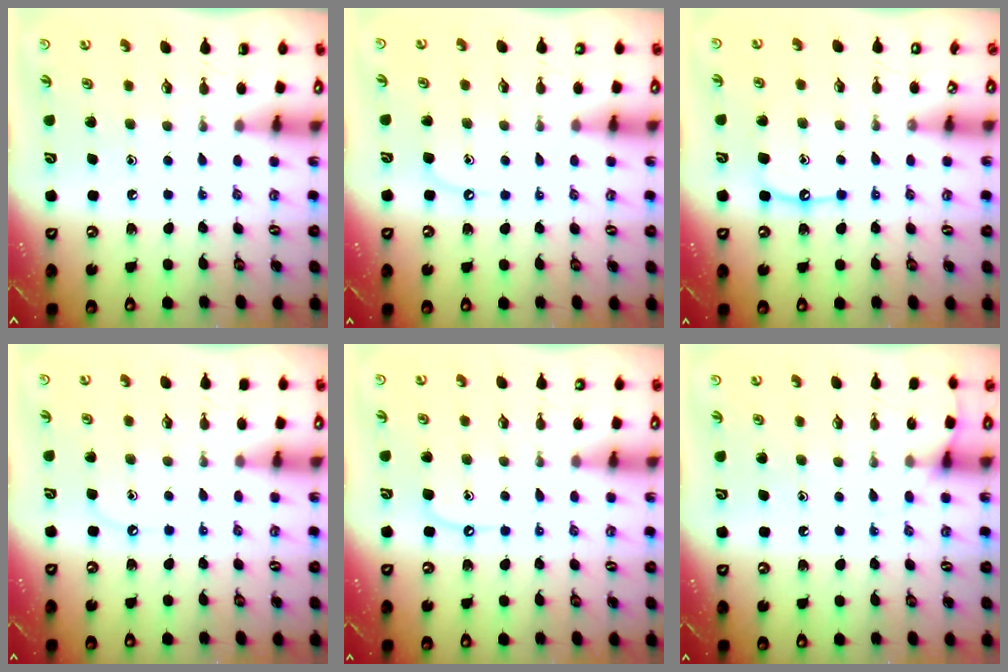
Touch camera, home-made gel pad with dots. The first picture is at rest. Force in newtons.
{"total": 3.6, "press": 3.5, "slide": 0.5}
{"total": 7.7, "press": 7.6, "slide": 0.7}
{"total": 4.8, "press": 4.8, "slide": 0.6}
{"total": 6.6, "press": 6.5, "slide": 0.6}
{"total": 6.6, "press": 6.6, "slide": 0.7}